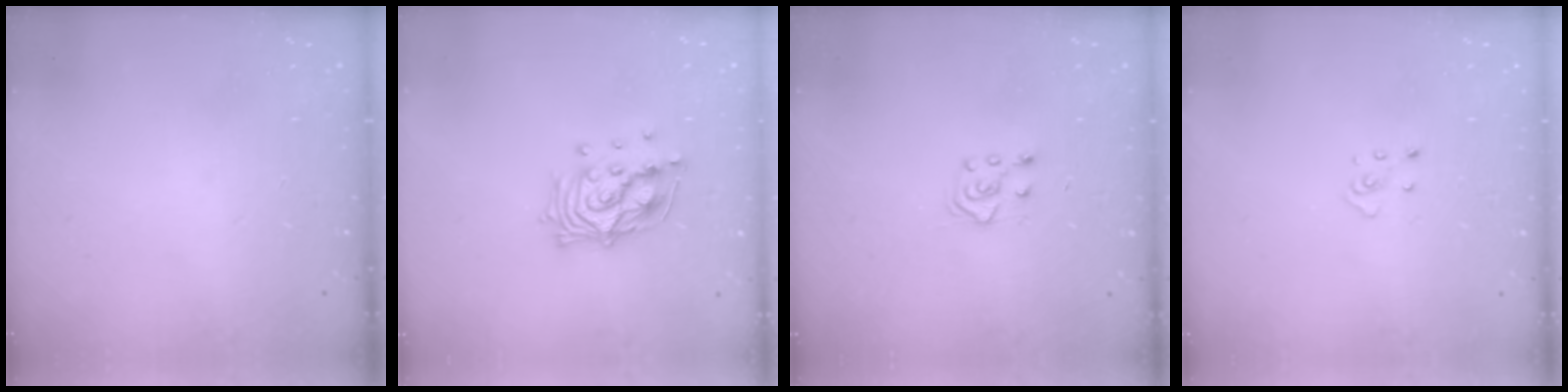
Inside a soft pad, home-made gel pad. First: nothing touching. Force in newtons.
{"total": 12.7, "press": 12.7, "slide": 1.3}
{"total": 4.8, "press": 4.7, "slide": 0.7}
{"total": 2.9, "press": 2.9, "slide": 0.2}